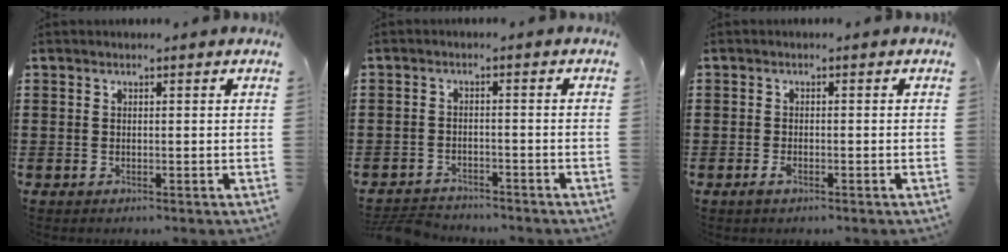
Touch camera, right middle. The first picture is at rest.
{"total": 3.4, "force": [-3.3, 0.6, 0.3], "torque": [-0.017, 0.000, -0.074]}
{"total": 1.4, "force": [-0.9, 0.5, 1.0], "torque": [-0.028, -0.006, -0.018]}